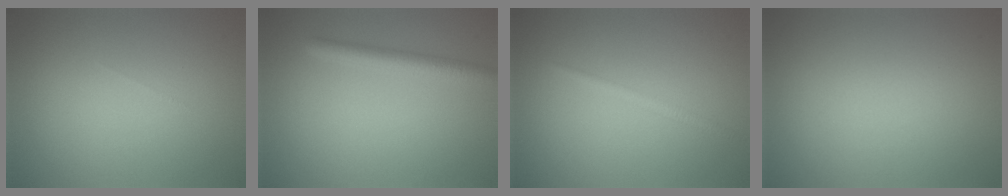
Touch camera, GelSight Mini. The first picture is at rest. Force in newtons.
{"total": 2.8, "press": 2.8, "slide": 0.1}
{"total": 0.9, "press": 0.9, "slide": 0.1}
{"total": 0.0}